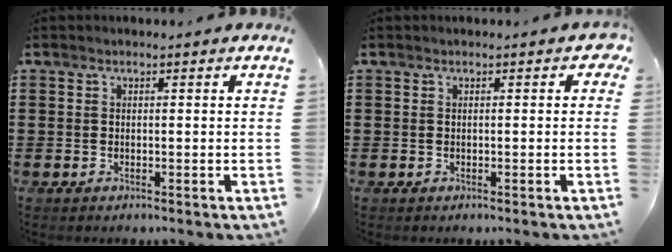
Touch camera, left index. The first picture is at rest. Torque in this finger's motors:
{"motor_torque": [0.43, 0.33, 0.16, 0.02]}